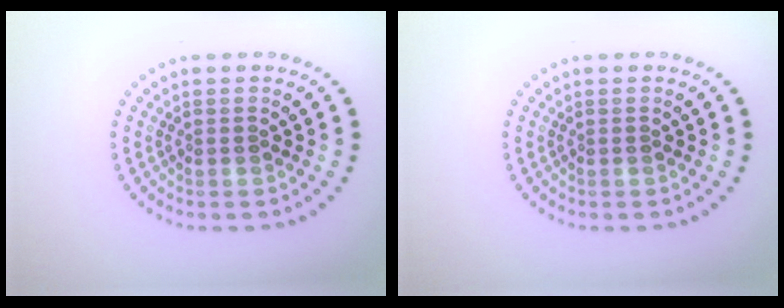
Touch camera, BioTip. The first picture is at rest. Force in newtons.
{"total": 0.0}